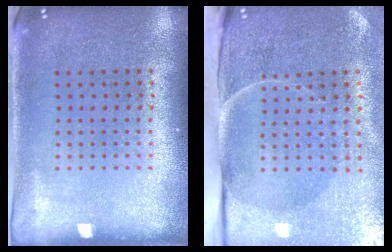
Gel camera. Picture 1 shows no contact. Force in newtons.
{"total": 4.9, "press": 3.9, "slide": 3.0}